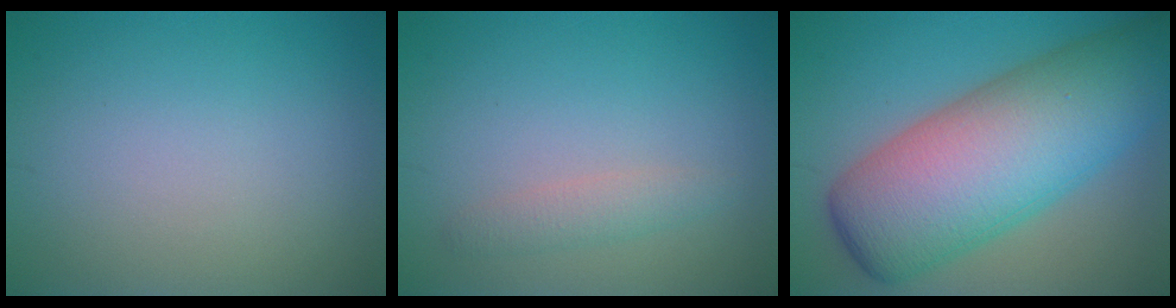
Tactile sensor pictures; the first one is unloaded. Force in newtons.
{"total": 1.6, "press": 1.6, "slide": 0.0}
{"total": 13.6, "press": 13.6, "slide": 0.4}